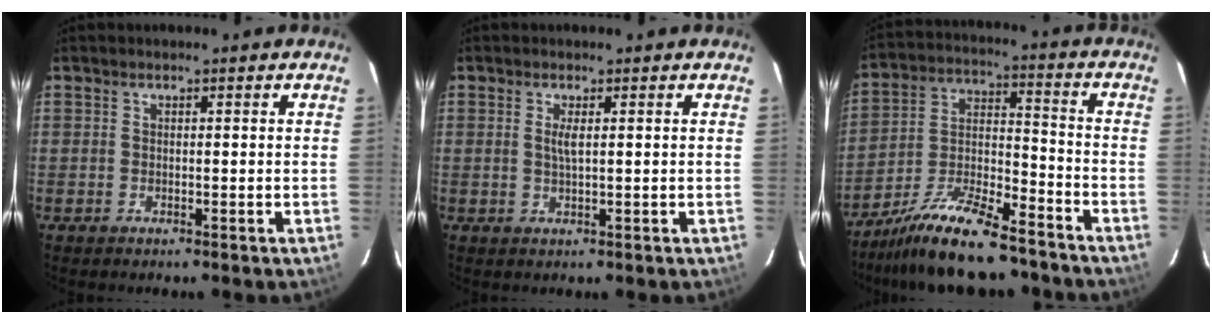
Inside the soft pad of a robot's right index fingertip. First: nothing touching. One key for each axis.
{"total": 1.9, "fx": 0.4, "fy": 0.2, "fz": 1.8, "tx": -0.034, "ty": -0.001, "tz": 0.007}
{"total": 16.4, "fx": -13.1, "fy": 4.2, "fz": 9.0, "tx": -0.179, "ty": 0.000, "tz": -0.226}